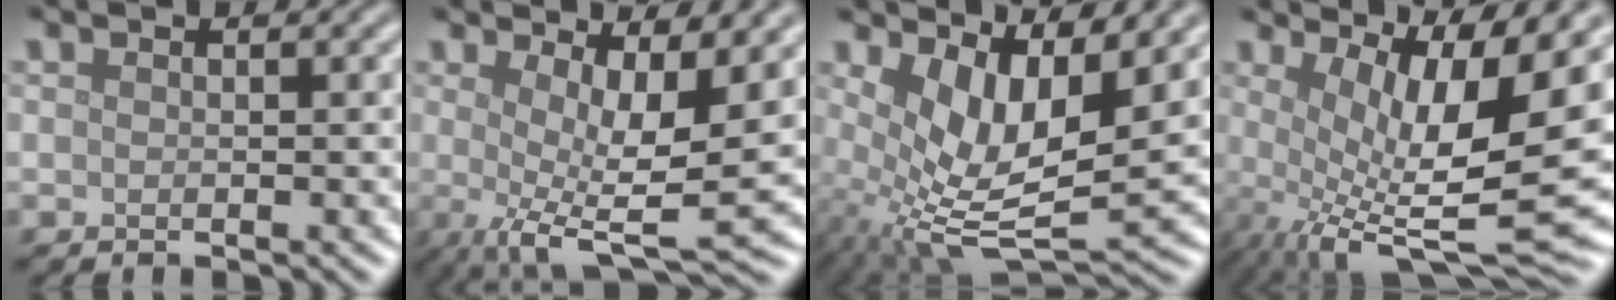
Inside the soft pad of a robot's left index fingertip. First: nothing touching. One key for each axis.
{"total": 8.5, "fx": 0.8, "fy": 2.7, "fz": 8.0, "tx": -0.127, "ty": -0.011, "tz": 0.014}
{"total": 8.4, "fx": 1.1, "fy": 3.6, "fz": 7.6, "tx": -0.156, "ty": -0.020, "tz": 0.023}
{"total": 12.4, "fx": 0.3, "fy": 3.5, "fz": 11.9, "tx": -0.190, "ty": -0.013, "tz": 0.015}